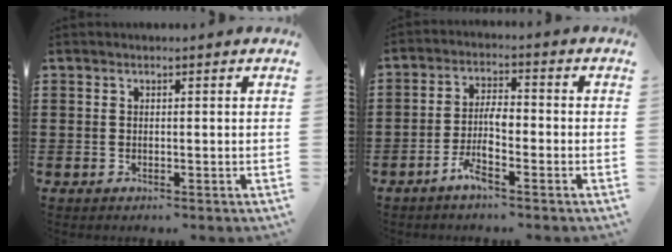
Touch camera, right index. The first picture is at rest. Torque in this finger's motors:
{"motor_torque": [1.09, 1.05, 0.17, 0.05]}